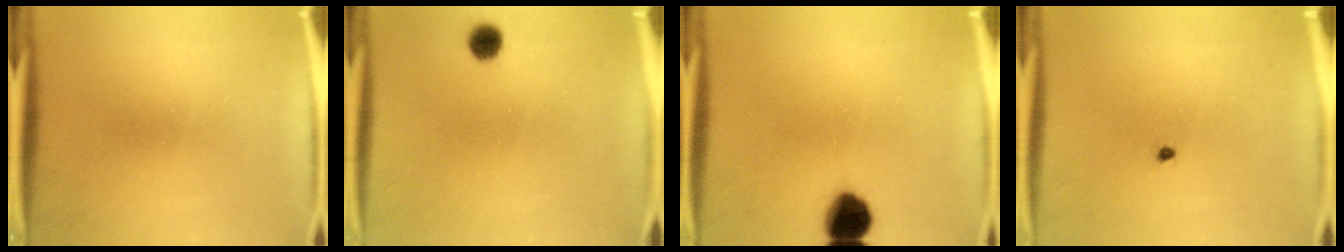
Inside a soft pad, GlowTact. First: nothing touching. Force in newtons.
{"total": 3.1}
{"total": 9.3}
{"total": 0.6}